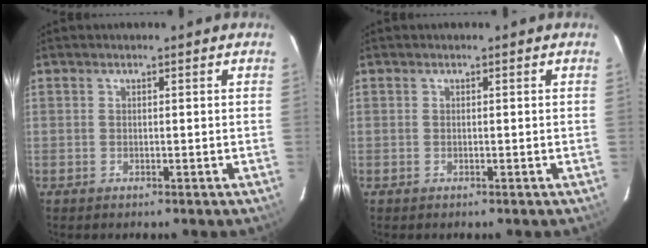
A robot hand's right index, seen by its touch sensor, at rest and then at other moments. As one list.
[{"total": 0.0}]